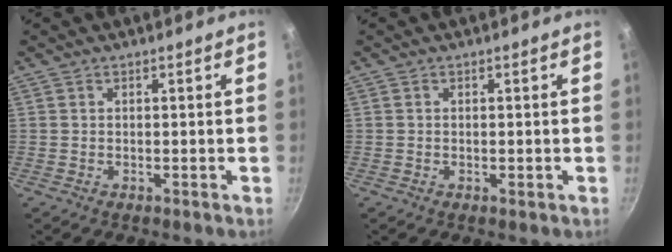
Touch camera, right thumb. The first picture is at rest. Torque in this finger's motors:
{"motor_torque": [-0.12, 0.02, -0.40, 0.32, 0.00]}